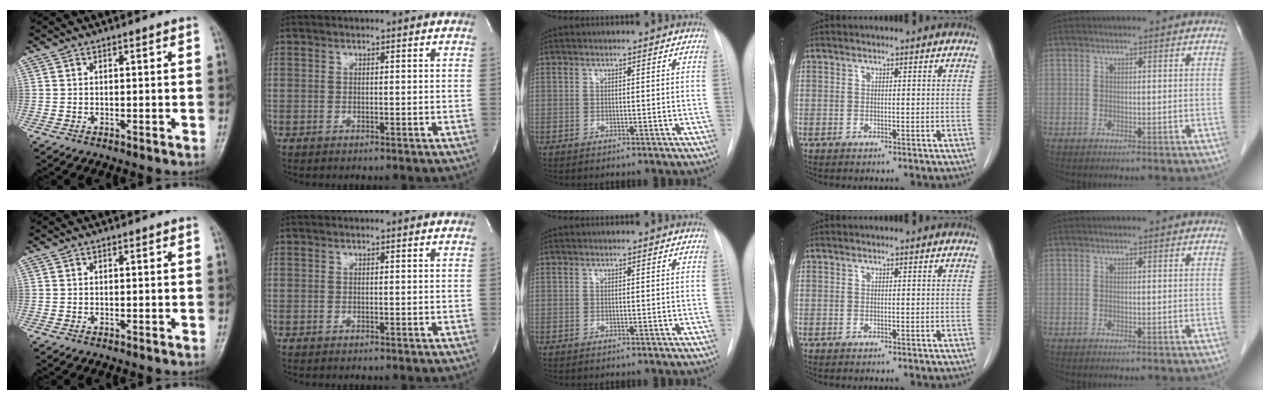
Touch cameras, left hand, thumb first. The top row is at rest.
{}